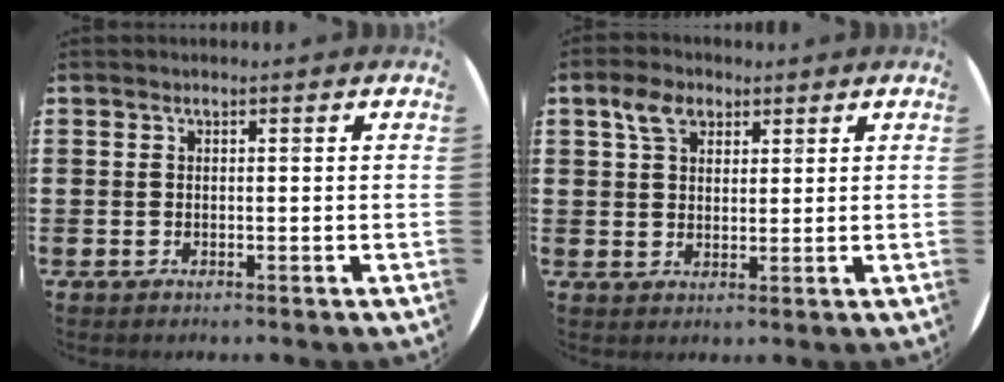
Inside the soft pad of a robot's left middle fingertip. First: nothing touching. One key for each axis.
{"total": 4.3, "fx": 2.7, "fy": 2.7, "fz": 2.0, "tx": -0.040, "ty": 0.008, "tz": 0.047}